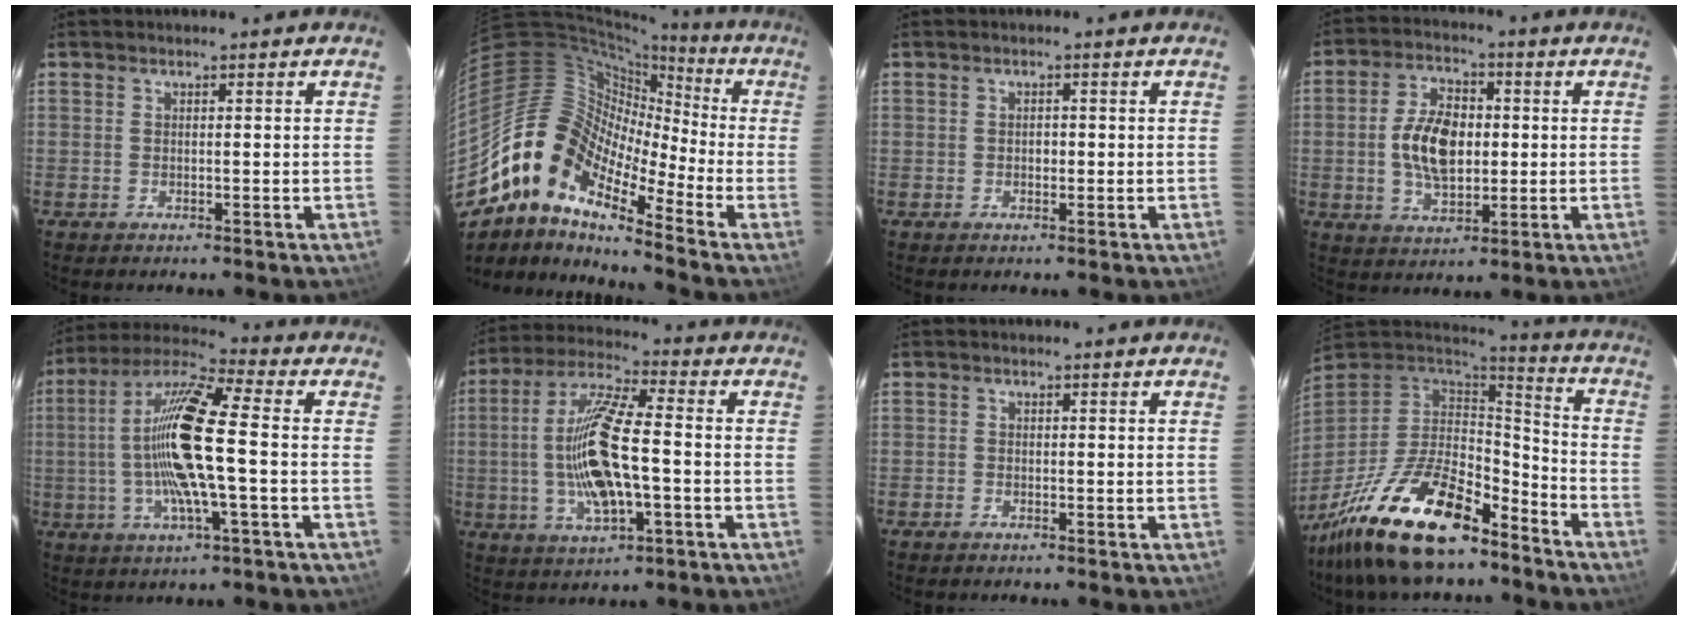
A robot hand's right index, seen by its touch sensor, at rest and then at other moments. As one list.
[{"total": 16.1, "force": [-10.2, 6.6, 10.5], "torque": [-0.165, -0.004, -0.213]}, {"total": 1.1, "force": [-0.2, 0.8, 0.7], "torque": [-0.010, 0.004, -0.003]}, {"total": 10.5, "force": [-0.1, 6.2, 8.4], "torque": [-0.162, 0.013, 0.002]}, {"total": 16.0, "force": [-1.2, 1.7, 15.9], "torque": [-0.304, 0.005, -0.032]}, {"total": 15.2, "force": [-2.3, 4.1, 14.4], "torque": [-0.289, 0.000, -0.043]}, {"total": 0.7, "force": [-0.6, 0.3, 0.0], "torque": [-0.002, 0.001, -0.014]}, {"total": 23.7, "force": [-16.1, 8.7, 15.0], "torque": [-0.300, -0.022, -0.274]}]